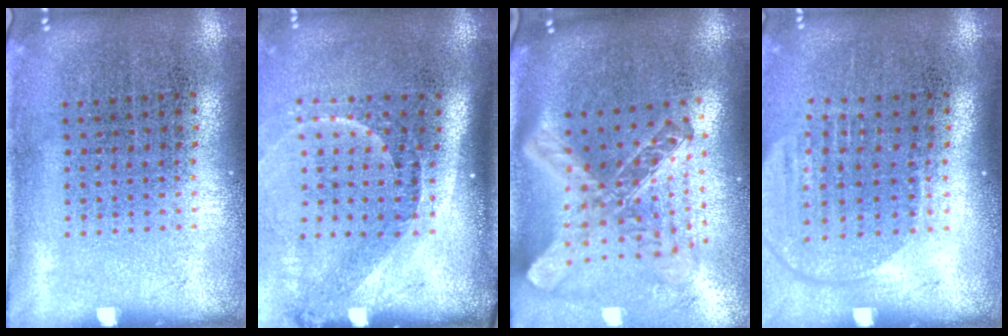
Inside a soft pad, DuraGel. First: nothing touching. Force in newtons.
{"total": 2.2, "press": 1.5, "slide": 1.5}
{"total": 2.7, "press": 2.0, "slide": 1.9}
{"total": 1.6, "press": 1.4, "slide": 0.8}